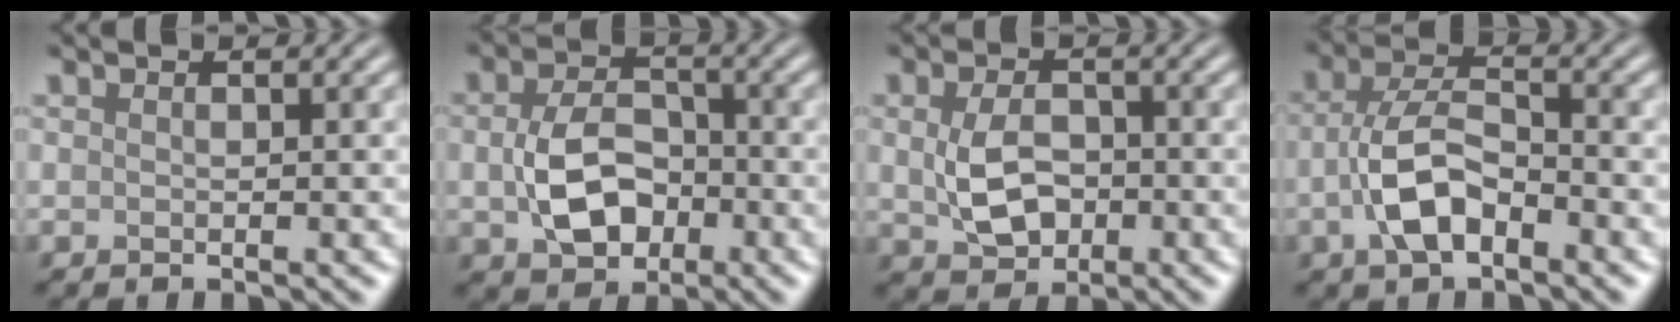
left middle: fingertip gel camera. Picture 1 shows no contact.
{"total": 5.6, "force": [-0.9, 4.0, 3.9], "torque": [-0.081, -0.009, -0.013]}
{"total": 4.3, "force": [-0.3, 3.0, 3.0], "torque": [-0.066, -0.006, -0.002]}
{"total": 5.2, "force": [-1.8, 2.7, 4.1], "torque": [-0.089, 0.005, -0.040]}